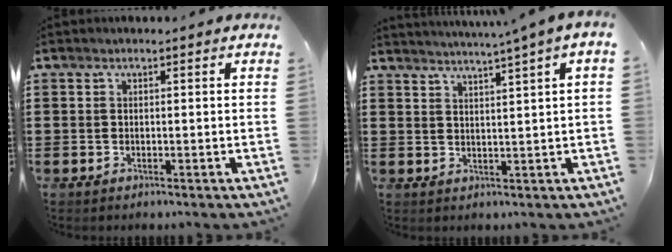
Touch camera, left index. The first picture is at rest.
{"total": 2.3, "force": [1.6, -1.1, 1.1], "torque": [-0.025, -0.013, 0.025]}